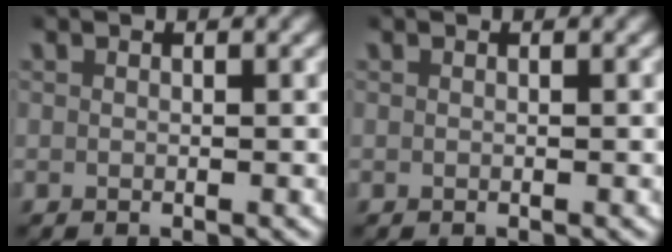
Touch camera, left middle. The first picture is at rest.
{"total": 0.0}